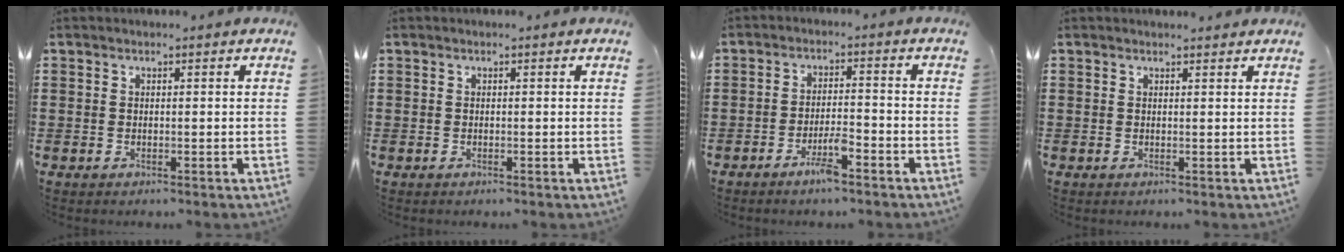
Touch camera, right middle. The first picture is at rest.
{"total": 0.0}
{"total": 4.5, "force": [-3.0, 0.7, 3.2], "torque": [-0.067, -0.001, -0.057]}
{"total": 0.8, "force": [0.8, 0.1, 0.1], "torque": [0.004, -0.004, 0.012]}